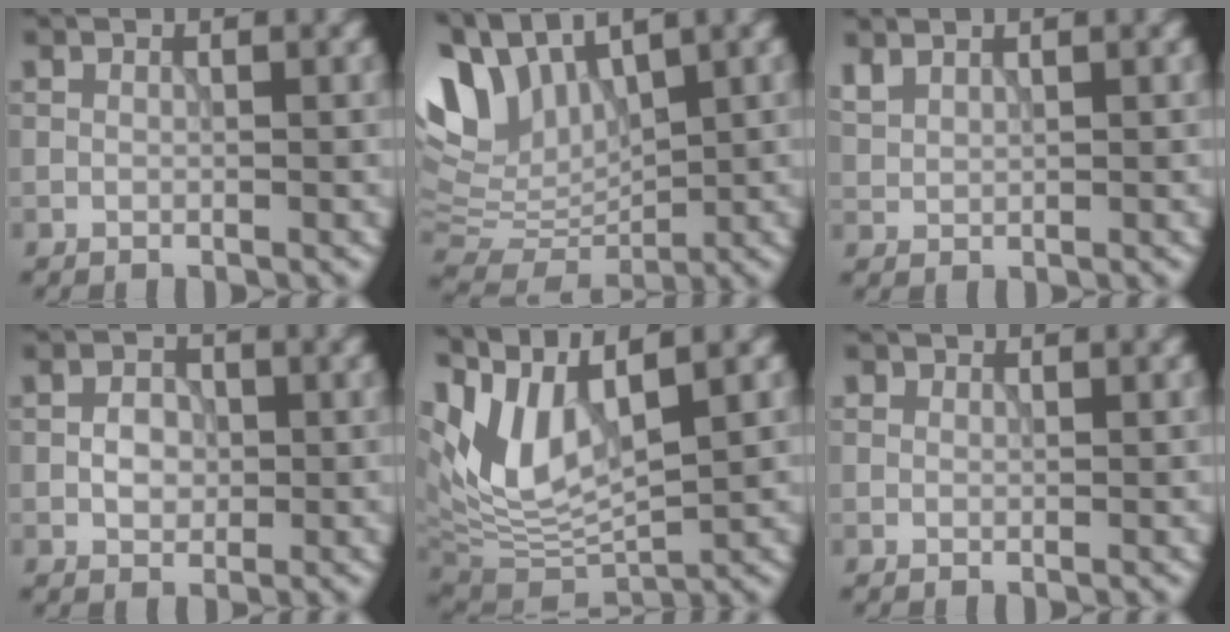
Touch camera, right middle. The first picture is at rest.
{"total": 9.0, "force": [4.0, 5.0, 6.4], "torque": [-0.139, 0.010, 0.076]}
{"total": 1.4, "force": [1.2, 0.5, 0.5], "torque": [-0.018, 0.006, 0.034]}
{"total": 2.1, "force": [-0.5, 1.7, 1.2], "torque": [-0.020, 0.001, -0.010]}
{"total": 7.7, "force": [2.9, 3.5, 6.2], "torque": [-0.140, 0.001, 0.059]}
{"total": 0.8, "force": [0.6, 0.6, 0.1], "torque": [-0.004, -0.001, 0.011]}